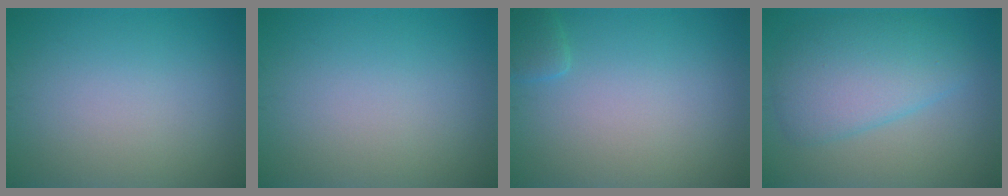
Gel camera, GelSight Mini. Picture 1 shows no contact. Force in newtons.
{"total": 0.0}
{"total": 1.3, "press": 1.3, "slide": 0.1}
{"total": 5.7, "press": 5.7, "slide": 0.1}